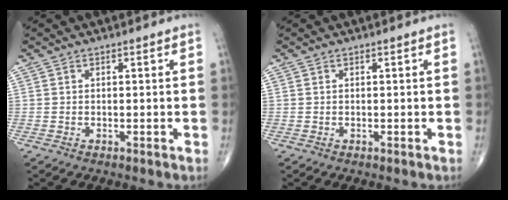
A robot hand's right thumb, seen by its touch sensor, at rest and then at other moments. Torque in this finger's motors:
{"motor_torque": [0.00, 0.27, 0.12, -0.06, -0.01]}